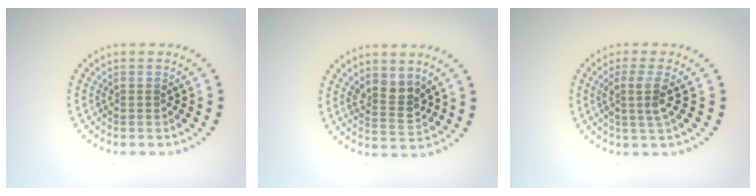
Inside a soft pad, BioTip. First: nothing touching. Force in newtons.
{"total": 2.7, "press": 2.4, "slide": 1.2}
{"total": 2.6, "press": 2.0, "slide": 1.7}